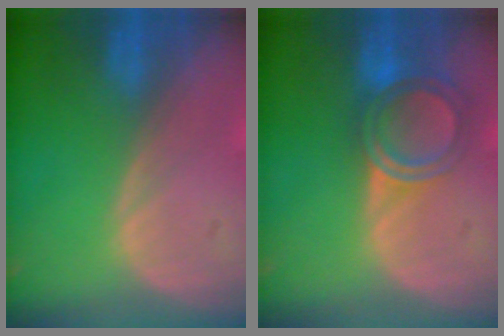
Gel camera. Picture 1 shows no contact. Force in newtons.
{"total": 6.1, "press": 5.3, "slide": 3.0}